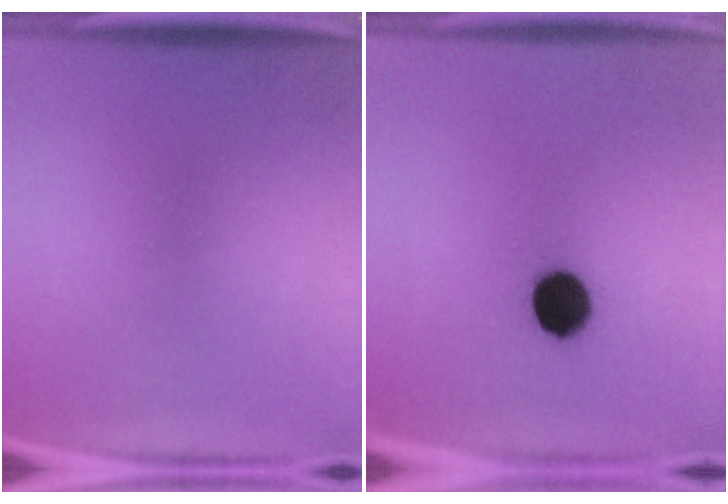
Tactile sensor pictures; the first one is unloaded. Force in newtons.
{"total": 9.2}